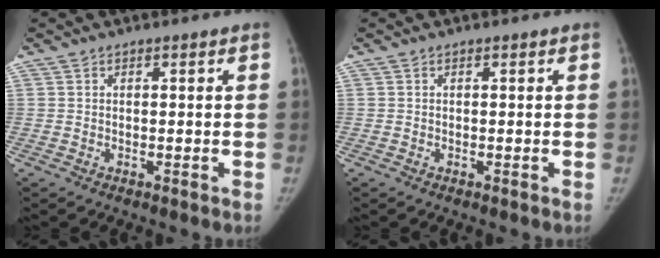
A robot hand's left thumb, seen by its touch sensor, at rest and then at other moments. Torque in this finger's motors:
{"motor_torque": [-0.09, 0.10, 0.24, -0.10, 0.01]}